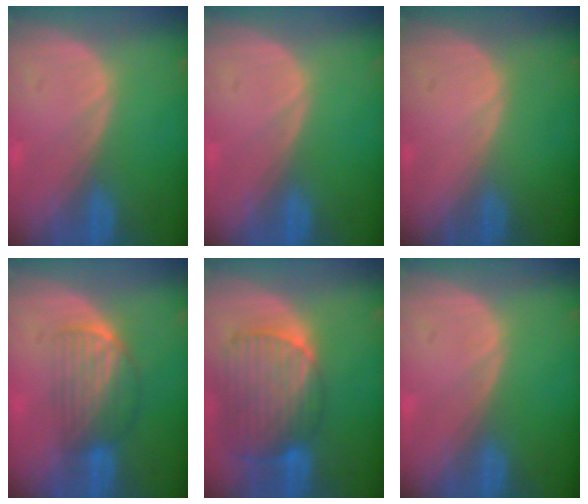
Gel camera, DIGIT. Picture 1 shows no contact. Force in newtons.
{"total": 0.0}
{"total": 0.0}
{"total": 6.7, "press": 5.8, "slide": 3.5}
{"total": 10.6, "press": 9.1, "slide": 5.6}
{"total": 0.0}